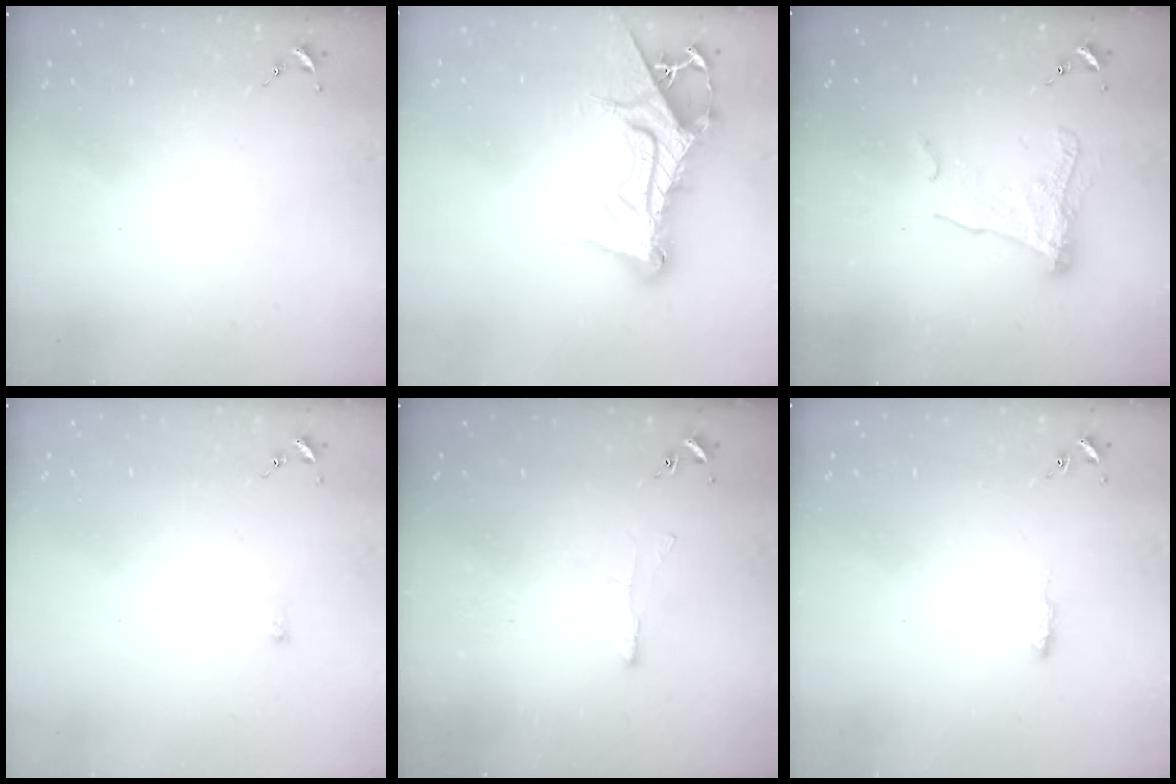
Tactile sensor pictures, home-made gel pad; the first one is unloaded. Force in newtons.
{"total": 15.9, "press": 15.9, "slide": 1.6}
{"total": 11.9, "press": 11.9, "slide": 0.9}
{"total": 4.6, "press": 4.6, "slide": 0.4}
{"total": 3.9, "press": 3.8, "slide": 0.5}
{"total": 6.0, "press": 6.0, "slide": 0.6}